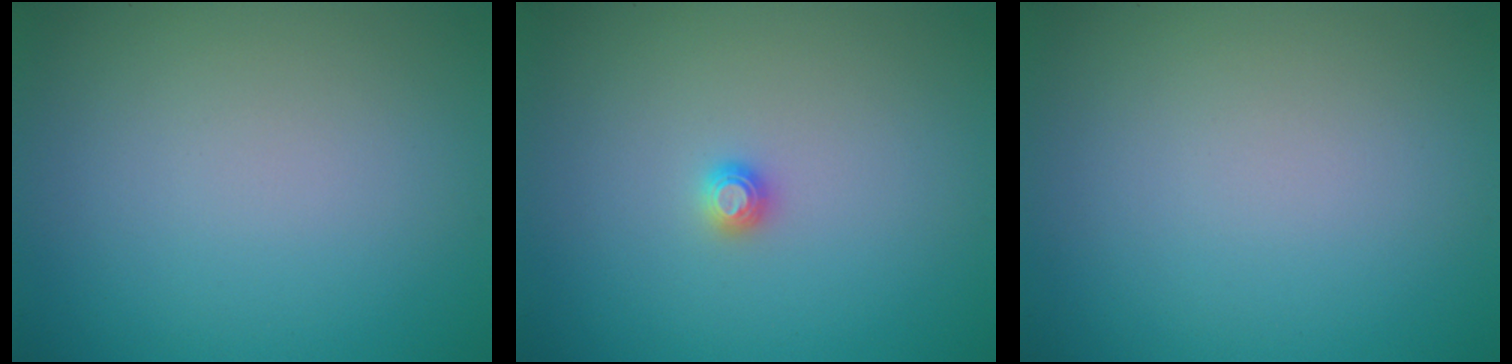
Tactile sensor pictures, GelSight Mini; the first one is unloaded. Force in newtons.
{"total": 1.0, "press": 1.0, "slide": 0.1}
{"total": 0.0}